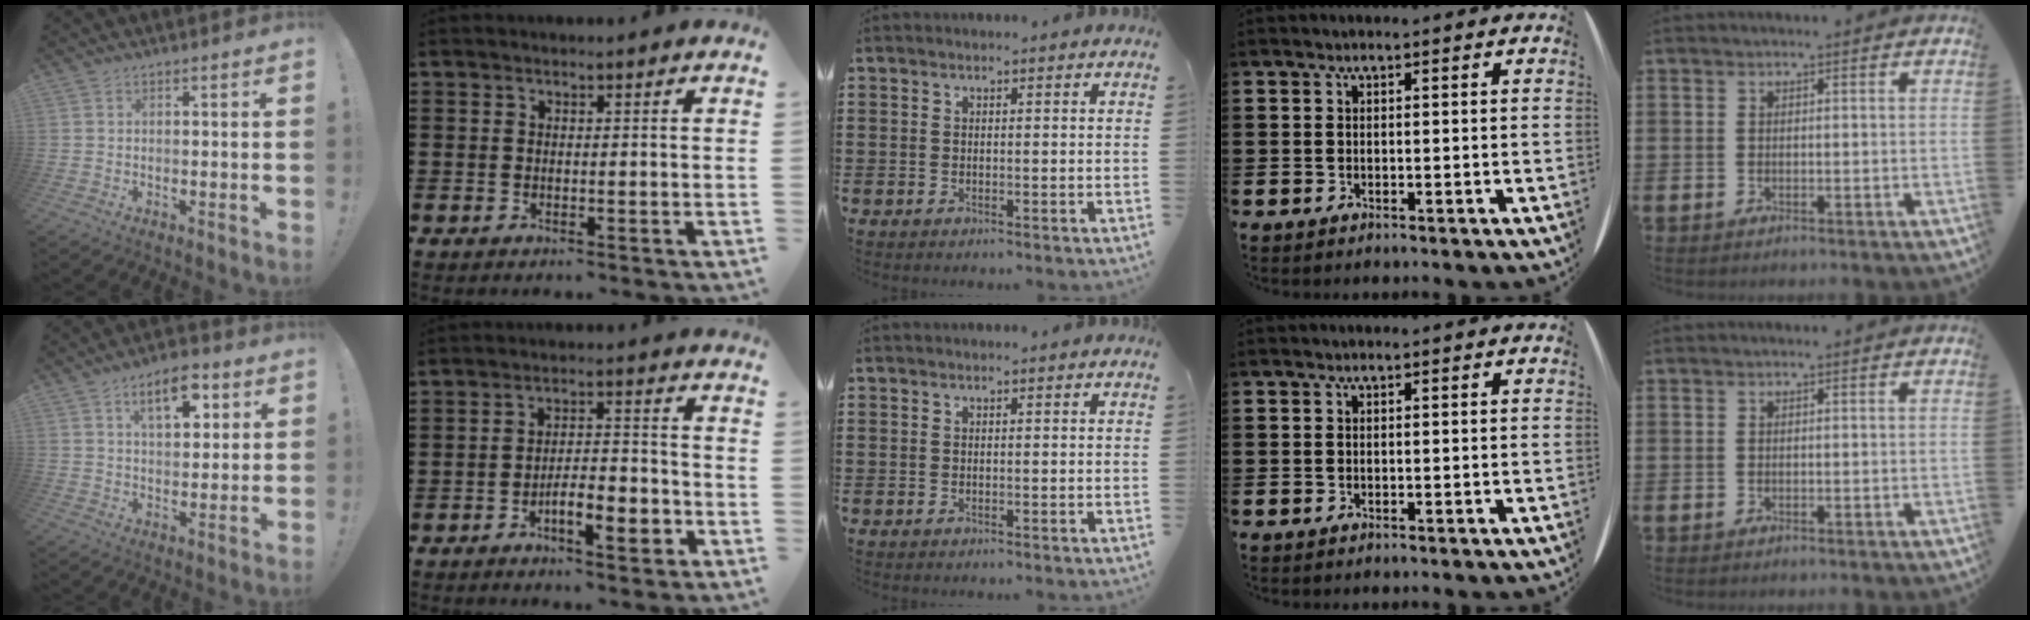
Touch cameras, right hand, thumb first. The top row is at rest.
{"thumb": {"total": 10.4, "force": [5.0, 5.0, 7.7], "torque": [-0.111, -0.010, 0.085]}, "index": {"total": 6.9, "force": [-3.4, 2.5, 5.4], "torque": [-0.095, 0.004, -0.060]}}